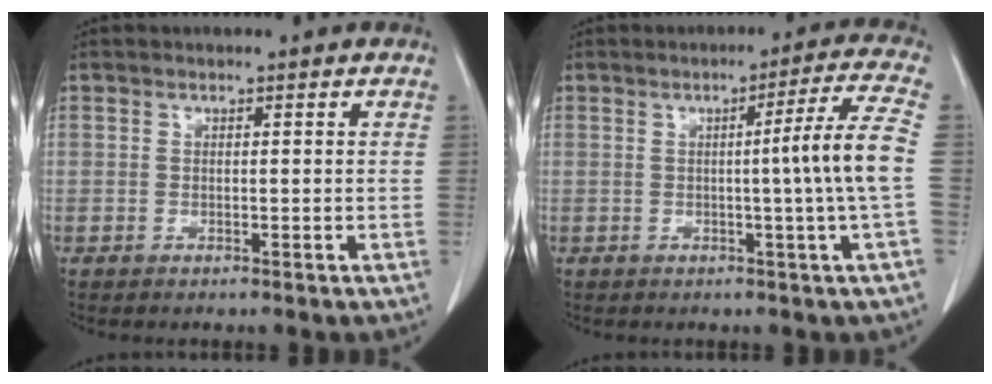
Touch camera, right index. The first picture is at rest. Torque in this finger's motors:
{"motor_torque": [0.74, 0.03, 0.37, 0.05]}